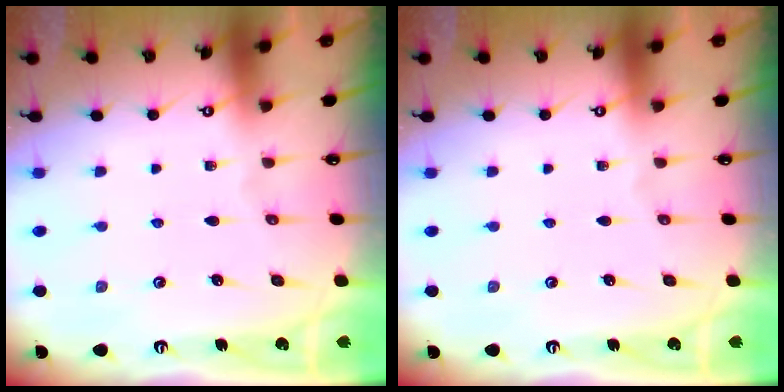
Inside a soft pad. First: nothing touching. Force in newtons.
{"total": 0.0}